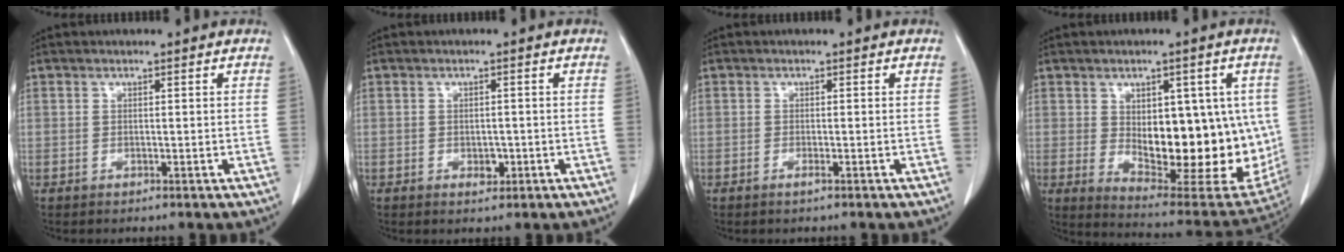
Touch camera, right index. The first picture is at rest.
{"total": 2.2, "force": [-0.7, 1.3, 1.6], "torque": [-0.024, 0.001, -0.003]}
{"total": 0.8, "force": [-0.5, -0.1, 0.6], "torque": [-0.012, 0.000, -0.008]}
{"total": 19.6, "force": [-0.3, 8.8, 17.4], "torque": [-0.224, -0.001, 0.028]}